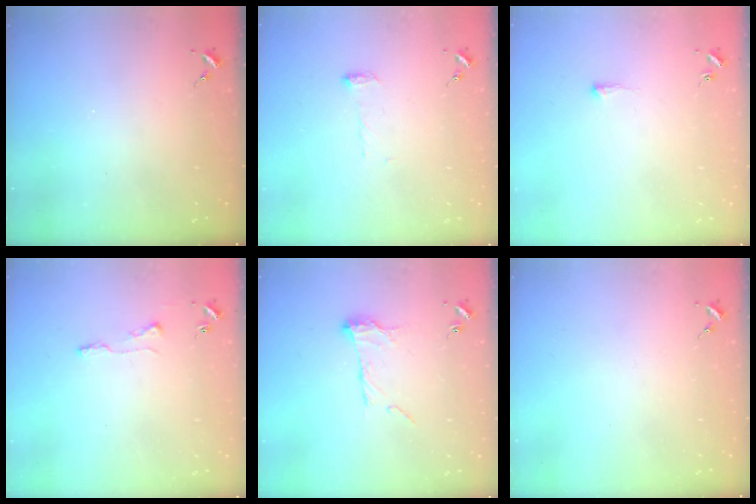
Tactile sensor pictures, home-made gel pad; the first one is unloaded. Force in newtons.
{"total": 5.0, "press": 5.0, "slide": 0.5}
{"total": 2.9, "press": 2.8, "slide": 0.5}
{"total": 4.3, "press": 4.3, "slide": 0.5}
{"total": 10.3, "press": 10.3, "slide": 0.5}
{"total": 0.0}